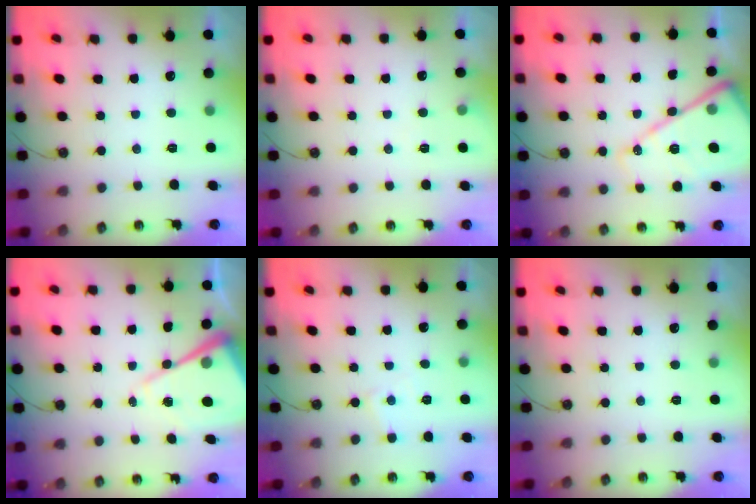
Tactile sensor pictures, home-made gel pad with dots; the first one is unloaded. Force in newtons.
{"total": 3.8, "press": 3.8, "slide": 0.7}
{"total": 17.7, "press": 17.6, "slide": 1.9}
{"total": 13.2, "press": 13.2, "slide": 1.1}
{"total": 3.6, "press": 3.6, "slide": 0.5}
{"total": 0.0}